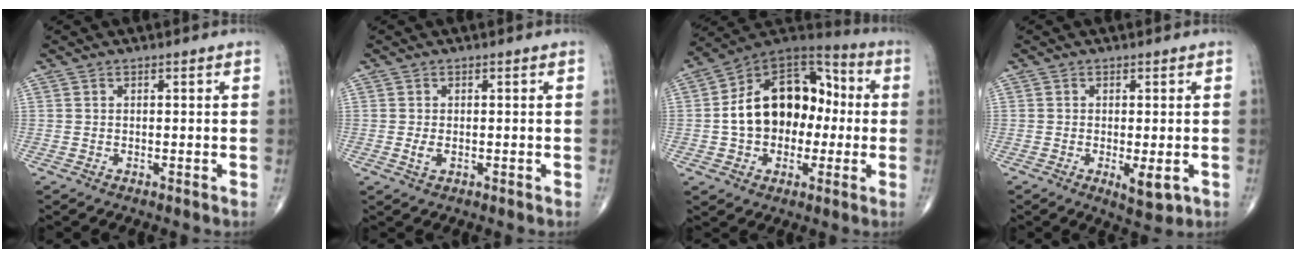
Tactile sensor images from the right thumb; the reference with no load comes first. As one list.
[{"total": 1.7, "force": [-0.3, 0.9, 1.4], "torque": [-0.030, -0.003, -0.006]}, {"total": 19.0, "force": [-0.4, 13.2, 13.7], "torque": [-0.180, 0.044, -0.012]}, {"total": 4.4, "force": [-1.2, 1.6, 3.9], "torque": [-0.057, -0.011, -0.015]}]